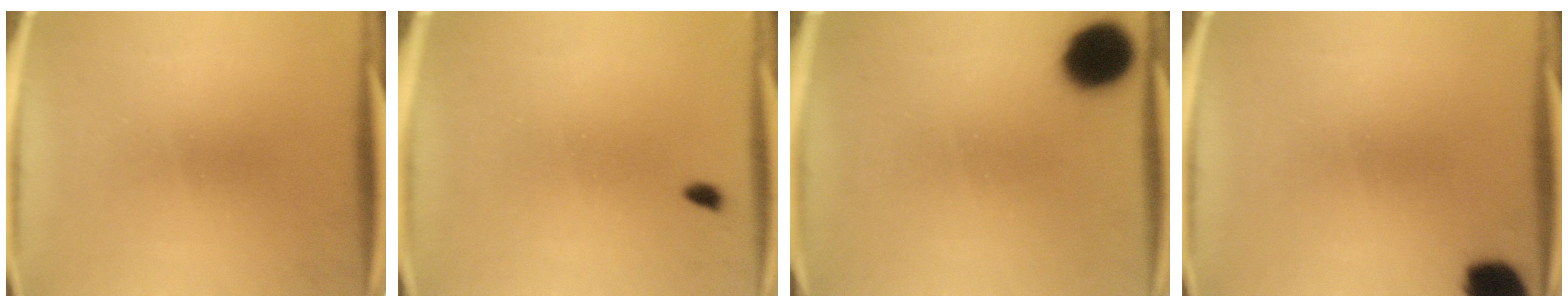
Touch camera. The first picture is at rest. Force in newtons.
{"total": 0.7}
{"total": 12.0}
{"total": 8.0}